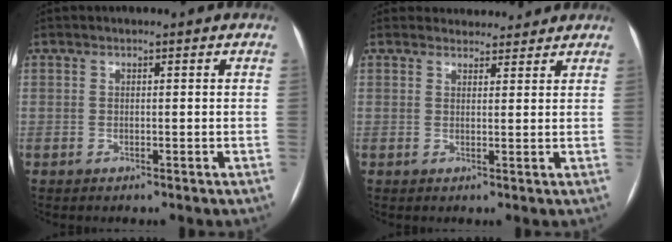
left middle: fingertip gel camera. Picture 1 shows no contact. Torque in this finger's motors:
{"motor_torque": [0.08, -0.21, -0.04, -0.03]}